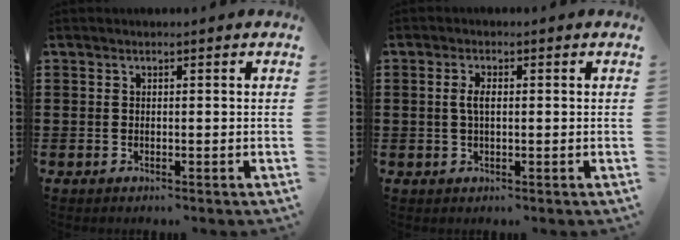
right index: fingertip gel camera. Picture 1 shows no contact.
{"total": 2.6, "force": [0.1, 1.0, 2.3], "torque": [-0.047, 0.003, 0.000]}